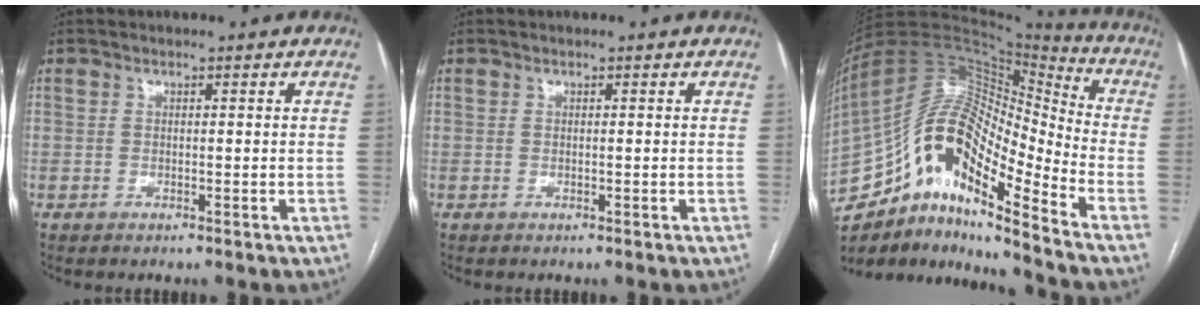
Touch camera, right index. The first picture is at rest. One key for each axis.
{"total": 0.0}
{"total": 20.8, "fx": -12.2, "fy": 5.4, "fz": 15.9, "tx": -0.300, "ty": 0.037, "tz": -0.209}